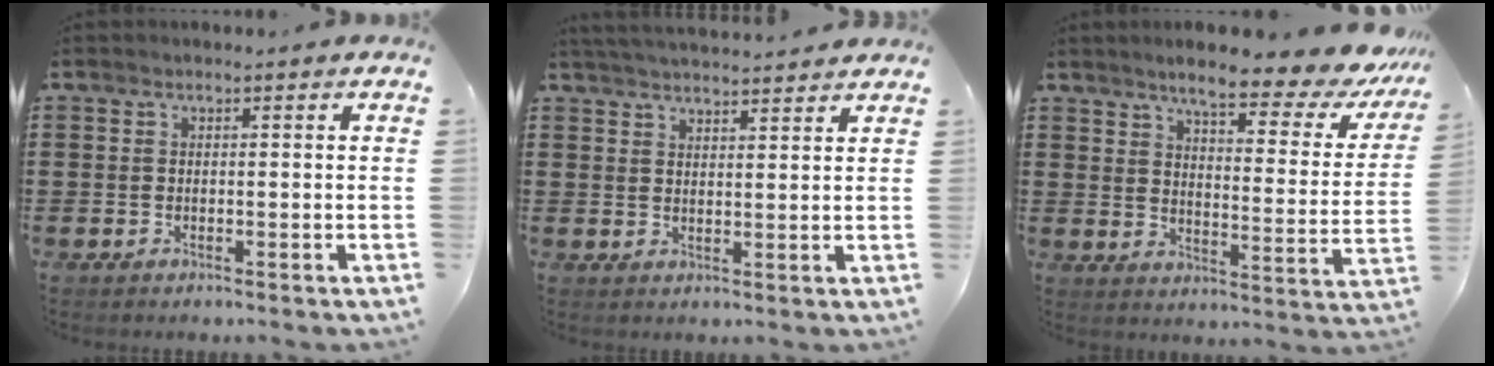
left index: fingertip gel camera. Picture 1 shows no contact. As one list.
[{"total": 3.2, "force": [3.2, -0.3, 0.4], "torque": [-0.017, -0.009, 0.058]}, {"total": 8.4, "force": [7.2, 0.5, 4.4], "torque": [-0.090, -0.045, 0.118]}]